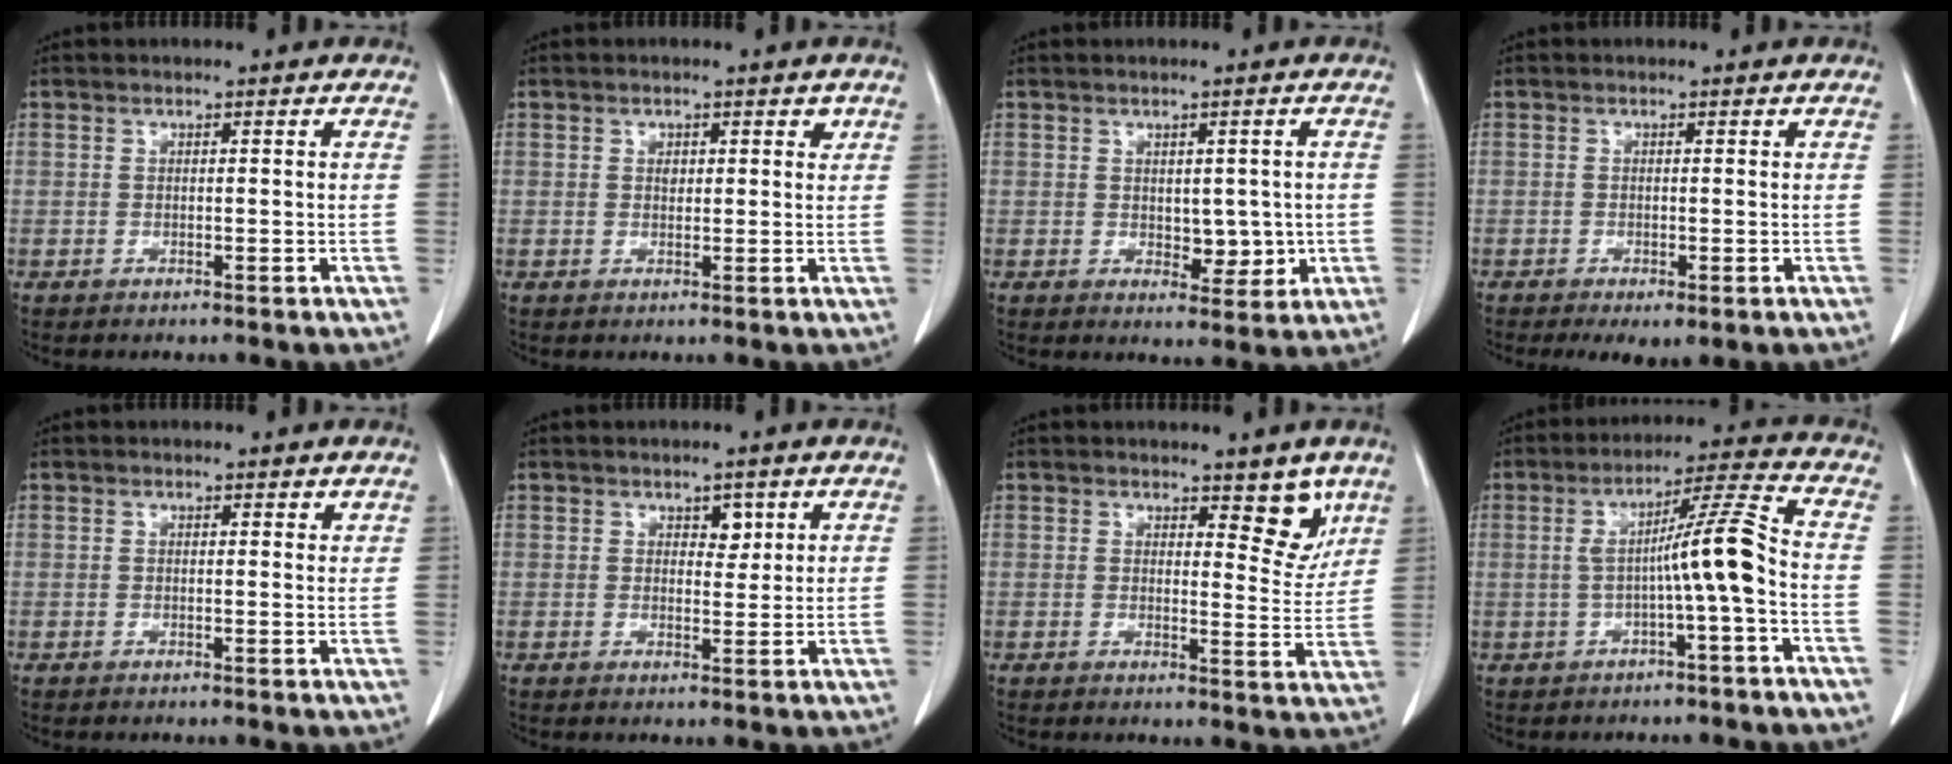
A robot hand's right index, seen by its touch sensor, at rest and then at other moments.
{"total": 2.1, "force": [0.9, 1.5, 1.2], "torque": [-0.011, 0.001, 0.013]}
{"total": 4.6, "force": [-0.1, 2.6, 3.8], "torque": [-0.042, -0.003, 0.008]}
{"total": 3.1, "force": [-1.4, 1.5, 2.3], "torque": [-0.034, -0.004, -0.013]}
{"total": 0.9, "force": [0.7, 0.4, 0.4], "torque": [-0.001, -0.002, 0.006]}
{"total": 2.2, "force": [1.1, 1.3, 1.3], "torque": [-0.013, -0.001, 0.018]}
{"total": 5.1, "force": [3.4, 2.1, 3.1], "torque": [-0.022, -0.015, 0.042]}
{"total": 8.2, "force": [-1.3, -0.7, 8.1], "torque": [-0.132, 0.022, -0.020]}